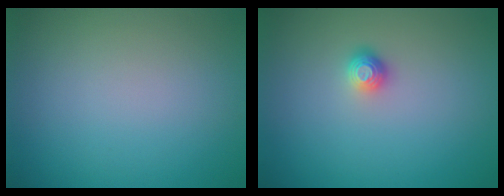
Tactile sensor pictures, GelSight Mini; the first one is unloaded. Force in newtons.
{"total": 1.1, "press": 1.0, "slide": 0.5}